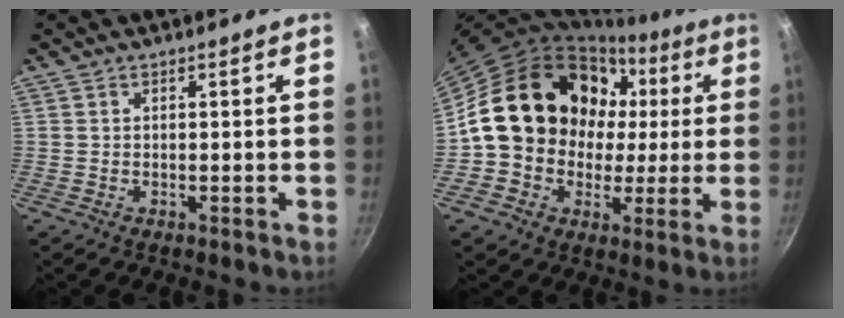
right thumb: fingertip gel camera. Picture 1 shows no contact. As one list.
[{"total": 20.0, "force": [2.1, 16.8, 10.8], "torque": [-0.145, 0.038, 0.034]}]